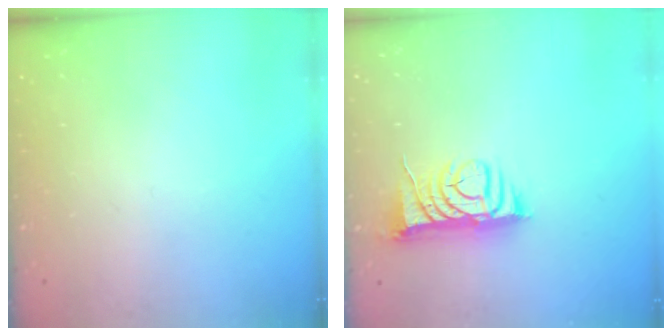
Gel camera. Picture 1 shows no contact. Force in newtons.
{"total": 8.3, "press": 8.2, "slide": 0.8}